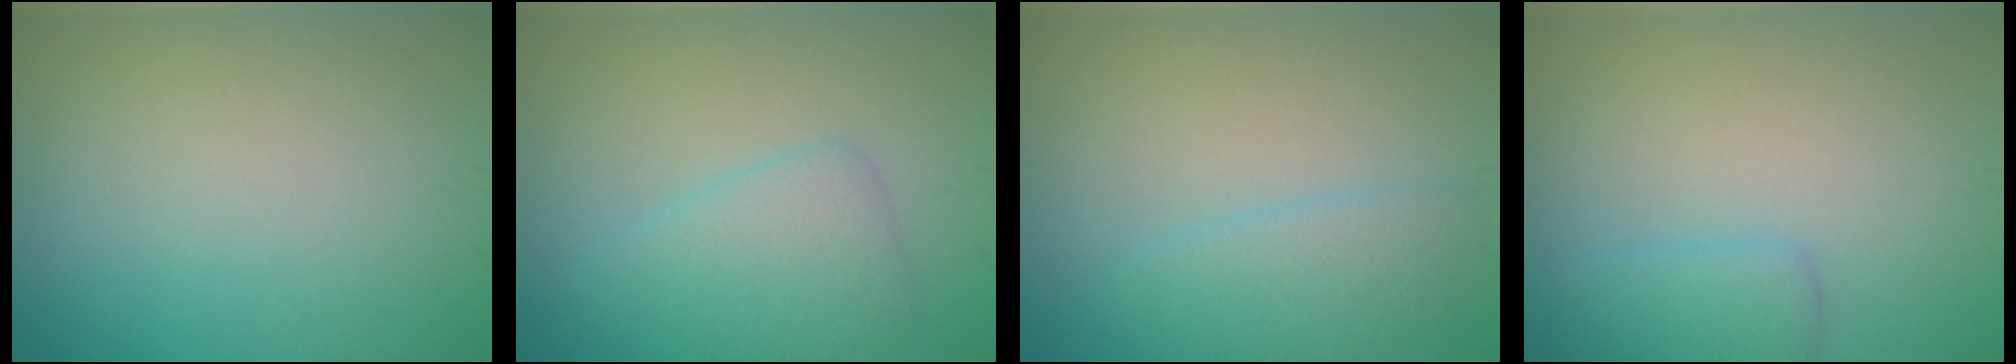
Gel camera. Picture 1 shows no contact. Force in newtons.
{"total": 3.7, "press": 3.7, "slide": 0.1}
{"total": 2.7, "press": 2.7, "slide": 0.2}
{"total": 2.4, "press": 2.4, "slide": 0.1}